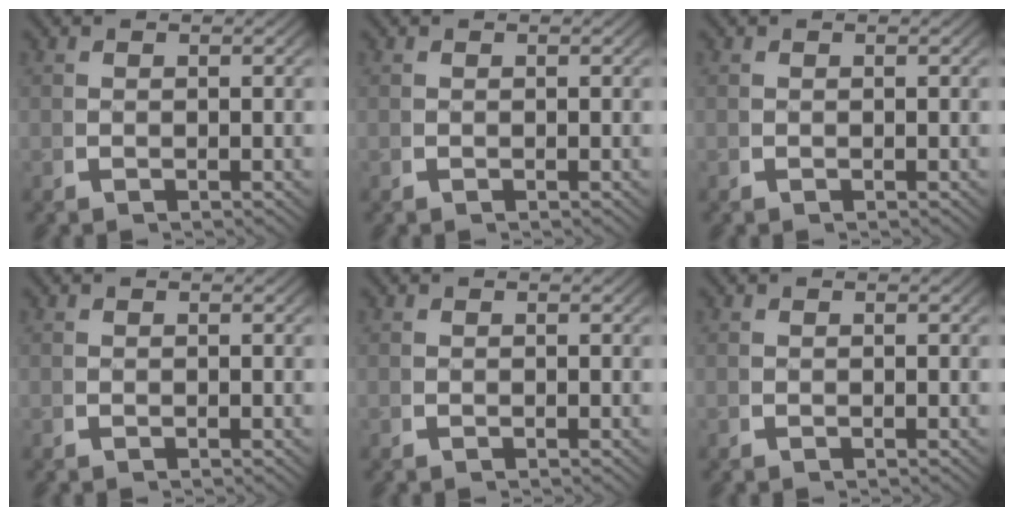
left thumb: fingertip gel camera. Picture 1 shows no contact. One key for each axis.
{"total": 0.0}
{"total": 0.0}
{"total": 0.0}
{"total": 0.0}
{"total": 0.0}